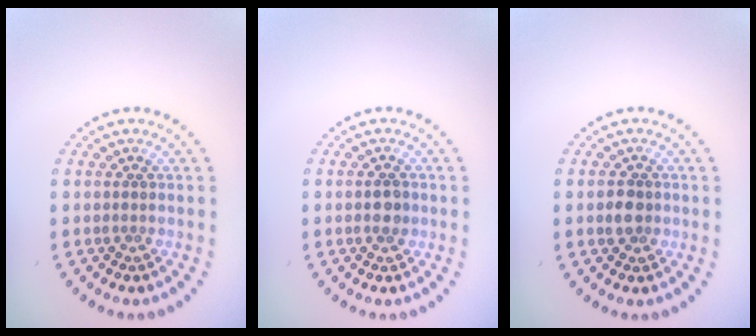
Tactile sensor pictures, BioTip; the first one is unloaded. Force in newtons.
{"total": 1.4, "press": 1.4, "slide": 0.1}
{"total": 1.7, "press": 1.7, "slide": 0.5}